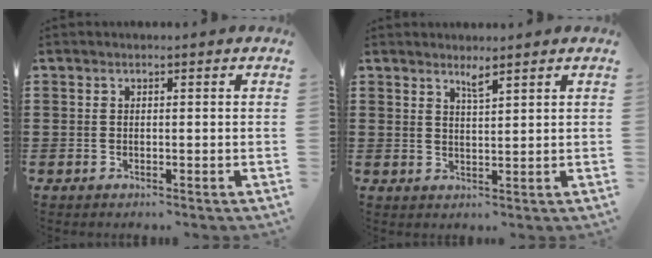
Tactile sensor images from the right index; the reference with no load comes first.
{"total": 2.1, "force": [1.7, 0.1, 1.2], "torque": [-0.024, 0.000, 0.030]}